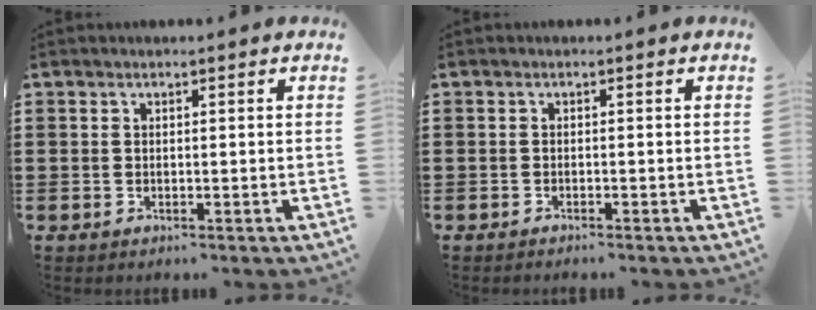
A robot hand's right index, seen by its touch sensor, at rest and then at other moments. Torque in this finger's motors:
{"motor_torque": [-0.67, 1.13, -0.18, 0.00]}